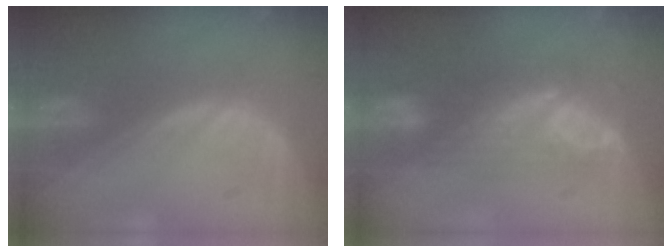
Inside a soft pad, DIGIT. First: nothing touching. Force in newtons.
{"total": 7.5, "press": 6.6, "slide": 3.6}